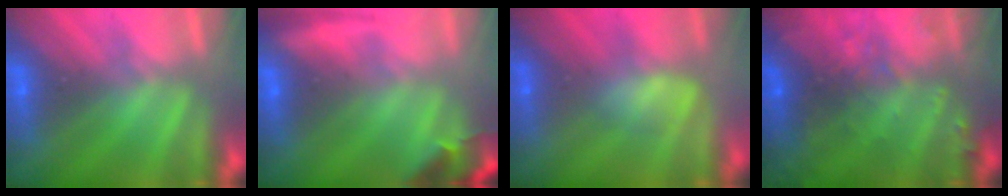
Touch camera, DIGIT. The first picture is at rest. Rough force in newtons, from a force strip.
{"total": 5.8}
{"total": 2.6}
{"total": 7.8}